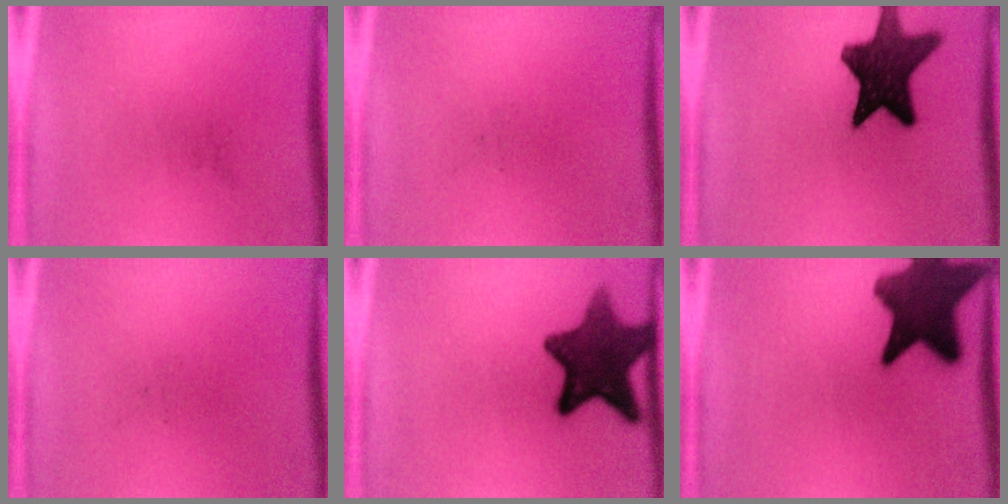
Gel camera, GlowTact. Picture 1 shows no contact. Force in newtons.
{"total": 0.0}
{"total": 15.4}
{"total": 0.0}
{"total": 13.2}
{"total": 14.0}